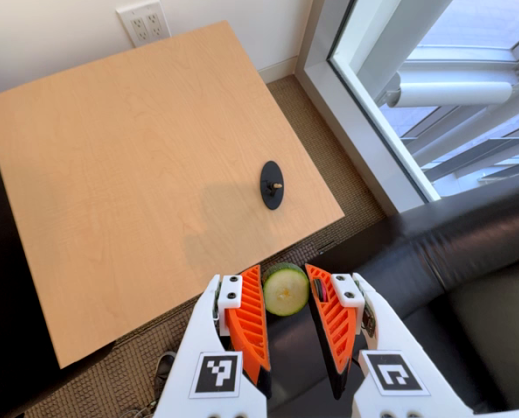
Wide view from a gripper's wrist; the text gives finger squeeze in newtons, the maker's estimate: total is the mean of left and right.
{"total": 6.1, "left": 5.8, "right": 6.4}